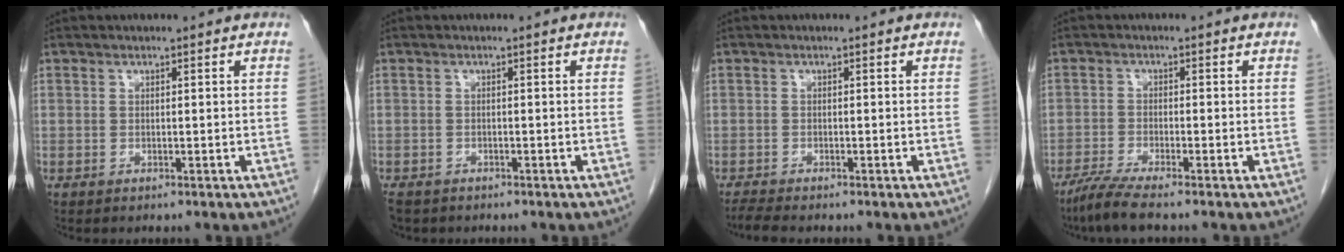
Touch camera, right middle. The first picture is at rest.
{"total": 3.3, "force": [-2.7, 1.8, 1.0], "torque": [-0.019, -0.004, -0.039]}
{"total": 1.8, "force": [-1.7, -0.3, 0.6], "torque": [-0.019, -0.008, -0.035]}
{"total": 4.4, "force": [-3.5, -0.5, 2.5], "torque": [-0.058, -0.016, -0.073]}